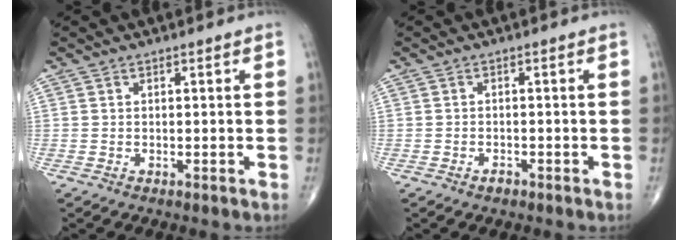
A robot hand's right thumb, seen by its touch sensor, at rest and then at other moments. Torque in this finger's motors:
{"motor_torque": [0.03, 0.00, 0.01, 0.07, -0.01]}